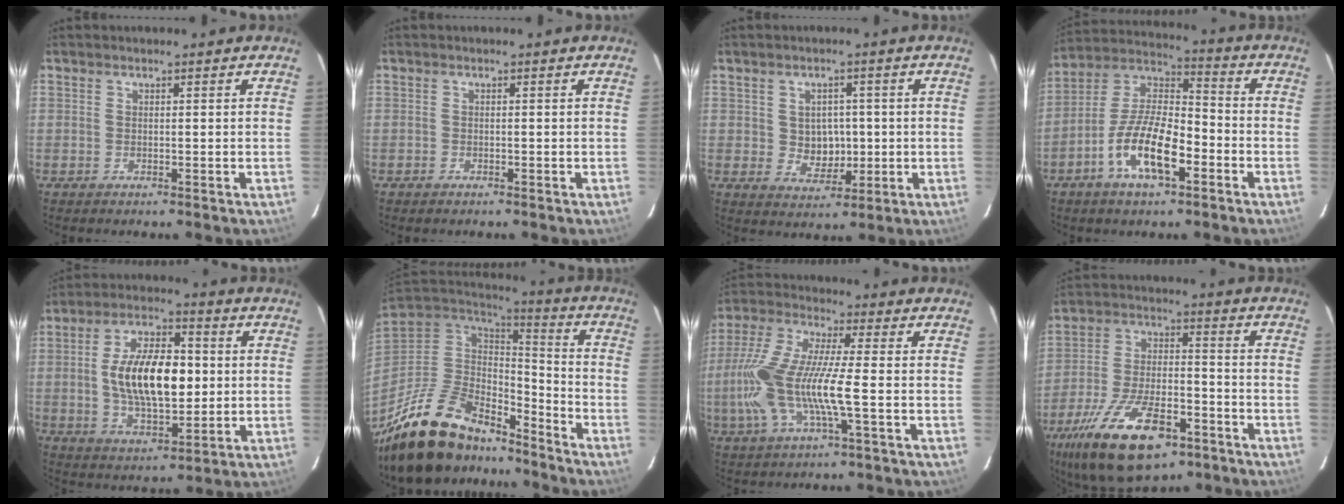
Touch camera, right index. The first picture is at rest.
{"total": 0.7, "force": [-0.6, 0.4, 0.1], "torque": [-0.005, 0.000, -0.011]}
{"total": 5.3, "force": [0.1, 4.8, 2.3], "torque": [-0.042, 0.005, 0.014]}
{"total": 13.7, "force": [-6.2, 5.4, 11.0], "torque": [-0.217, 0.005, -0.116]}
{"total": 15.4, "force": [0.5, 7.3, 13.5], "torque": [-0.244, 0.012, 0.014]}
{"total": 23.4, "force": [-17.9, 9.6, 11.8], "torque": [-0.244, -0.013, -0.295]}
{"total": 16.5, "force": [-3.2, 2.8, 15.9], "torque": [-0.324, -0.008, -0.063]}
{"total": 21.1, "force": [-12.7, 9.2, 14.2], "torque": [-0.284, -0.027, -0.208]}